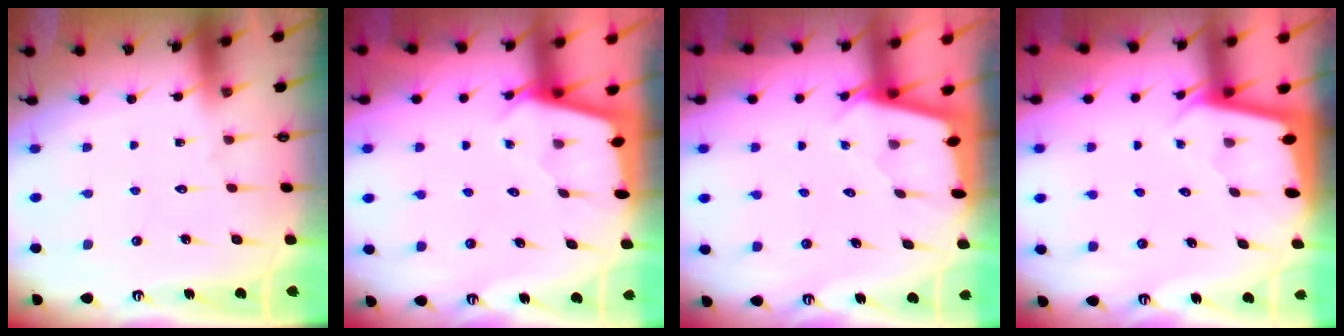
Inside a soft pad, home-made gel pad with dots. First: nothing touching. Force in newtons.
{"total": 2.5, "press": 2.5, "slide": 0.3}
{"total": 1.8, "press": 1.8, "slide": 0.1}
{"total": 1.9, "press": 1.9, "slide": 0.1}